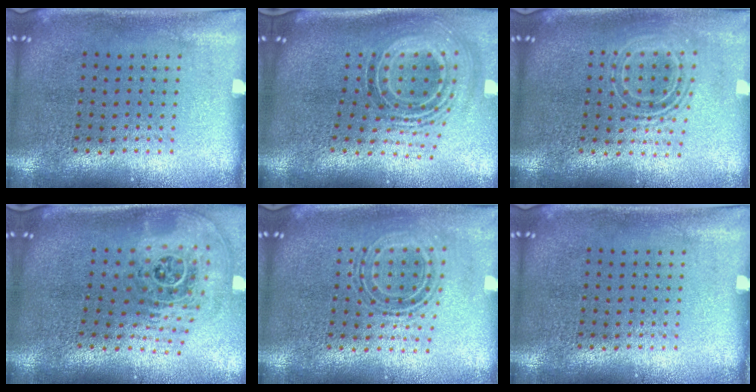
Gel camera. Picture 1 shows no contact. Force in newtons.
{"total": 1.9, "press": 1.3, "slide": 1.3}
{"total": 1.6, "press": 1.3, "slide": 1.0}
{"total": 2.7, "press": 1.9, "slide": 1.9}
{"total": 0.9, "press": 0.8, "slide": 0.3}
{"total": 0.0}